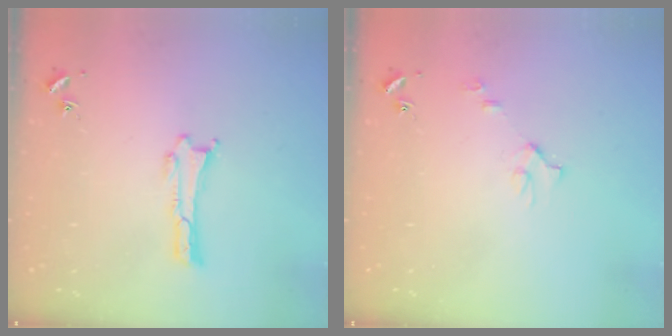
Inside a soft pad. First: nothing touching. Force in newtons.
{"total": 3.1, "press": 3.1, "slide": 0.3}